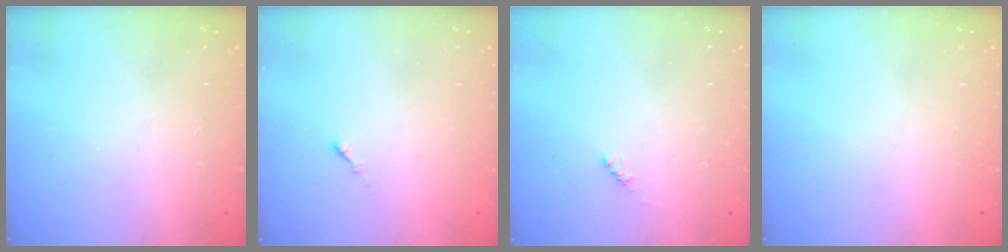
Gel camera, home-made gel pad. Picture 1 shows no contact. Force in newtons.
{"total": 0.0}
{"total": 3.1, "press": 3.1, "slide": 0.6}
{"total": 0.0}